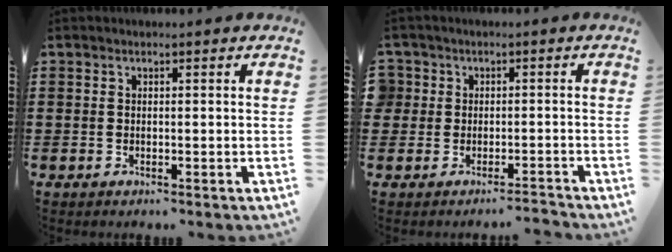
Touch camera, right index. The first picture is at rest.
{"total": 2.2, "force": [-1.7, 1.5, 0.0], "torque": [-0.008, 0.007, -0.040]}